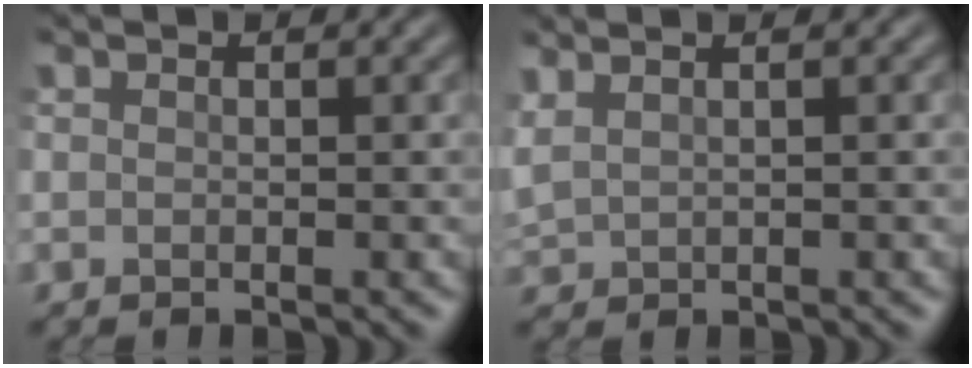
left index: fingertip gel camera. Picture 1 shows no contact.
{"total": 2.1, "force": [1.5, 0.7, 1.2], "torque": [-0.040, 0.012, 0.032]}